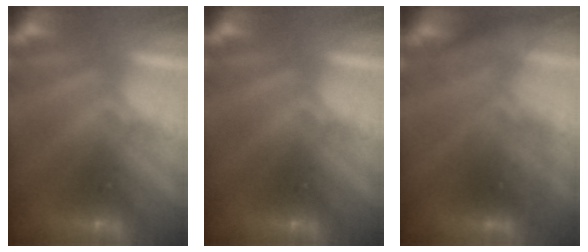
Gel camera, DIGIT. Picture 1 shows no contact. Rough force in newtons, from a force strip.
{"total": 0.0}
{"total": 2.7}